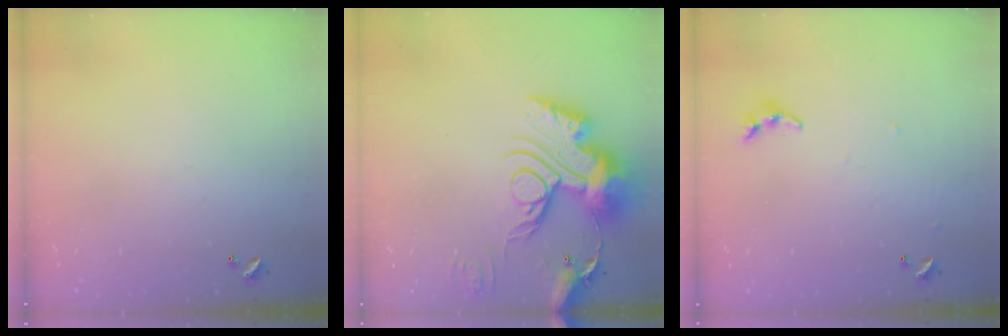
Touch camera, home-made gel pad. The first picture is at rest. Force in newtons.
{"total": 18.7, "press": 18.6, "slide": 1.7}
{"total": 4.2, "press": 4.1, "slide": 0.4}